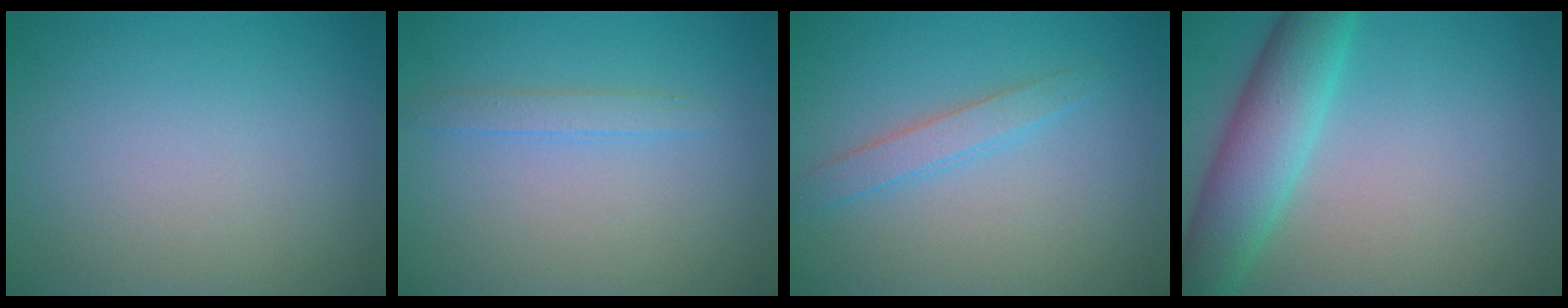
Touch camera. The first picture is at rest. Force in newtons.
{"total": 1.4, "press": 1.4, "slide": 0.0}
{"total": 2.0, "press": 2.0, "slide": 0.0}
{"total": 5.9, "press": 5.9, "slide": 0.3}